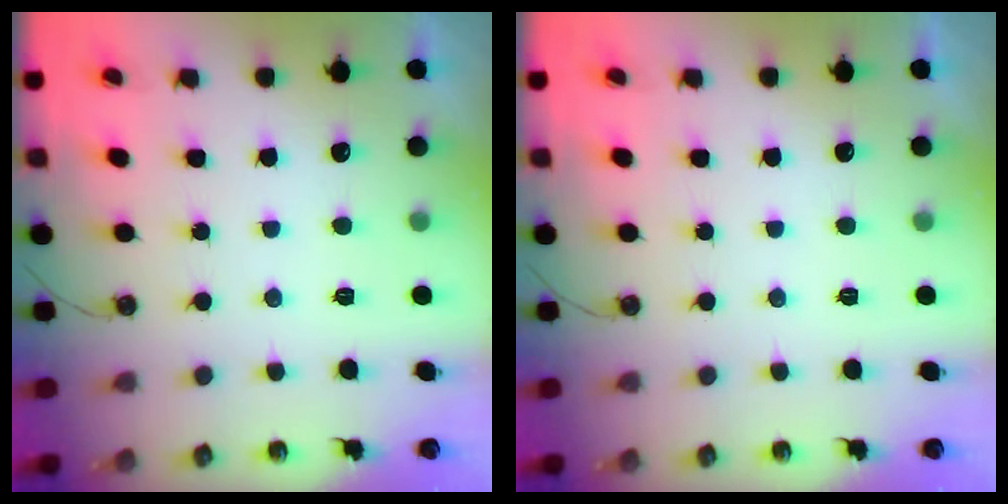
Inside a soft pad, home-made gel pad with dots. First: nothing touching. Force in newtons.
{"total": 0.0}